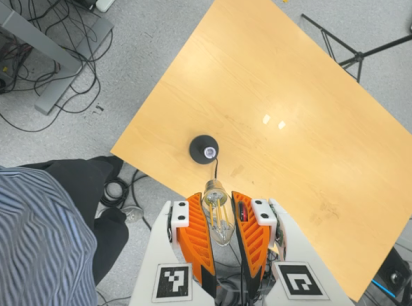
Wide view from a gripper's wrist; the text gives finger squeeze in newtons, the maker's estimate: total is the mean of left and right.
{"total": 21.4, "left": 25.2, "right": 17.6}